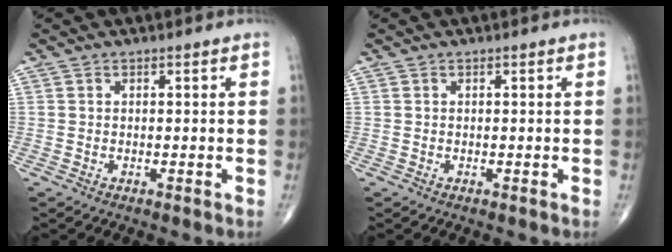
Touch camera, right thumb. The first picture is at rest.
{"total": 0.0}